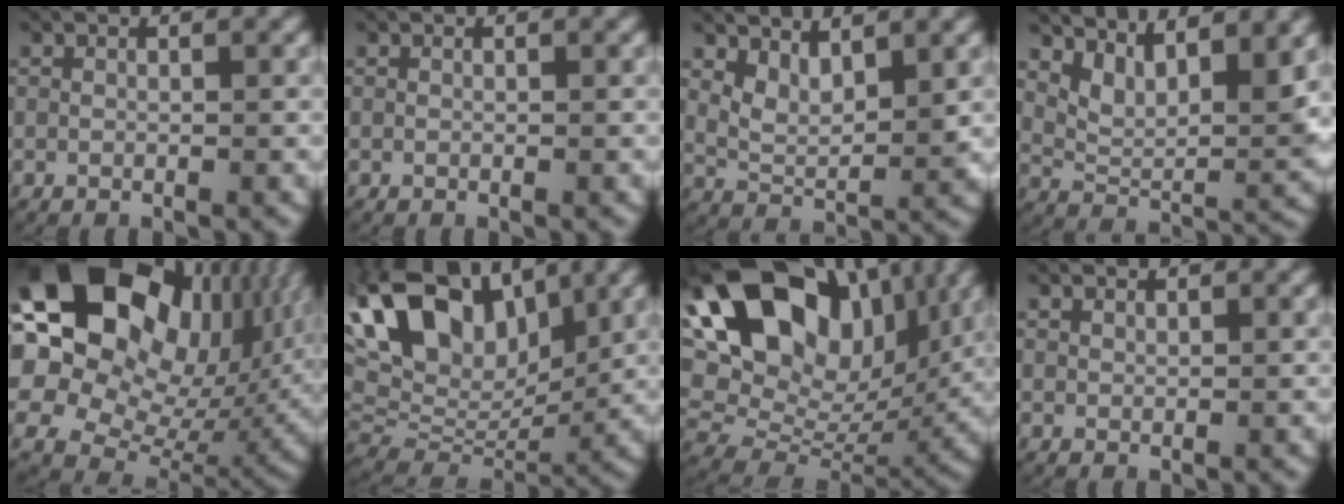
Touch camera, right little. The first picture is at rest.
{"total": 0.0}
{"total": 3.8, "force": [1.9, 2.1, 2.5], "torque": [-0.053, -0.012, 0.034]}
{"total": 6.5, "force": [2.4, 3.3, 5.0], "torque": [-0.086, -0.010, 0.046]}
{"total": 26.8, "force": [4.7, 19.9, 17.4], "torque": [-0.302, -0.003, 0.061]}
{"total": 14.2, "force": [4.0, 10.1, 9.2], "torque": [-0.202, -0.015, 0.070]}
{"total": 18.2, "force": [4.9, 13.1, 11.6], "torque": [-0.223, -0.015, 0.084]}
{"total": 0.6, "force": [0.5, 0.3, 0.1], "torque": [-0.005, -0.003, 0.014]}